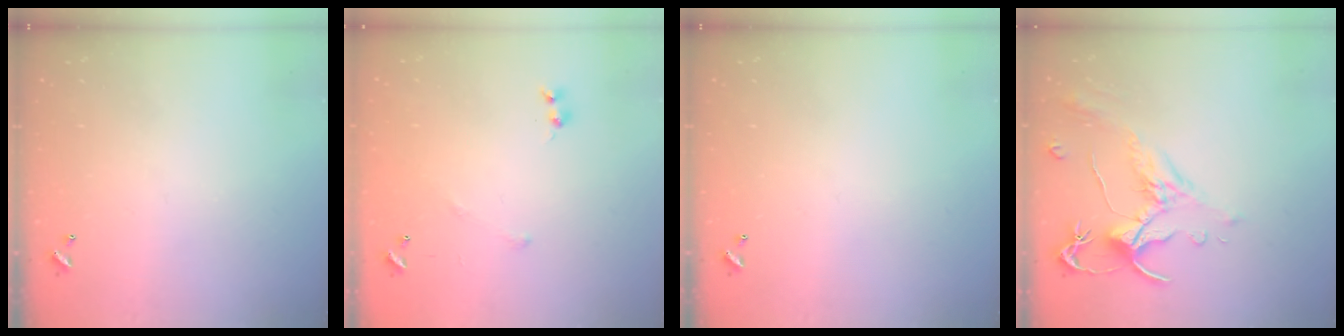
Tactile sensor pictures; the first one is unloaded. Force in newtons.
{"total": 5.0, "press": 4.9, "slide": 0.9}
{"total": 0.0}
{"total": 1.5, "press": 1.0, "slide": 1.1}